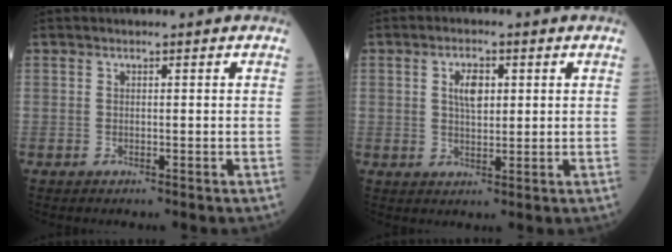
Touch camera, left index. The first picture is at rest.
{"total": 4.5, "force": [1.2, 2.0, 3.8], "torque": [-0.074, 0.004, 0.021]}